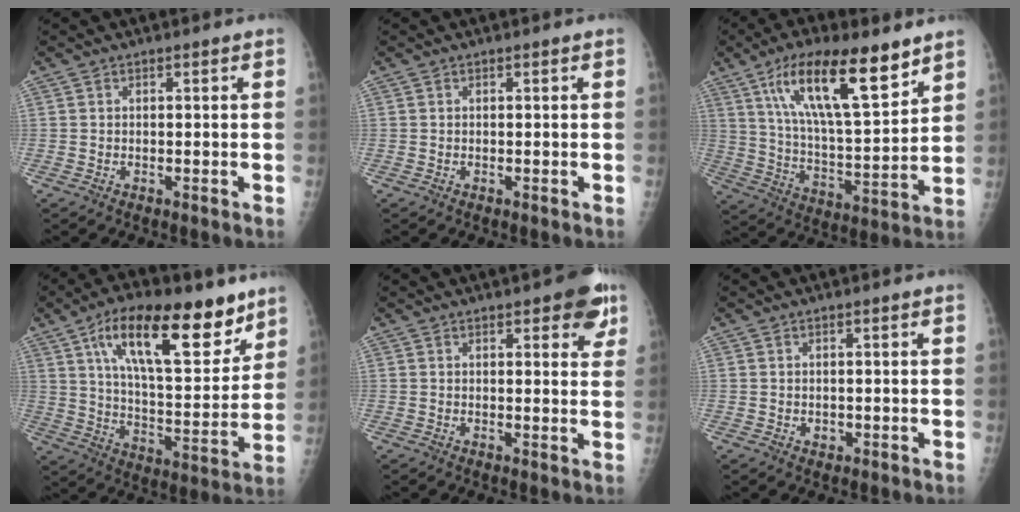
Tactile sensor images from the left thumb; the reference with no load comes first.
{"total": 0.0}
{"total": 19.8, "force": [11.5, 5.9, 15.0], "torque": [-0.230, -0.047, 0.205]}
{"total": 23.7, "force": [13.3, 9.6, 17.1], "torque": [-0.229, -0.047, 0.222]}
{"total": 7.2, "force": [4.0, 2.7, 5.4], "torque": [-0.038, -0.014, 0.042]}
{"total": 0.8, "force": [0.1, 0.7, 0.4], "torque": [-0.005, -0.001, 0.004]}